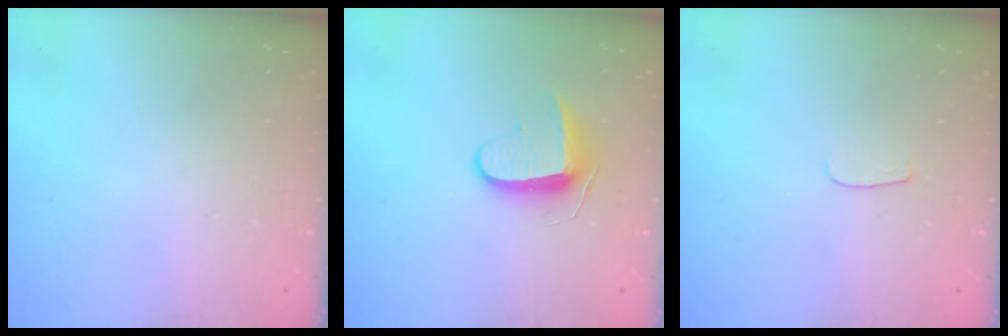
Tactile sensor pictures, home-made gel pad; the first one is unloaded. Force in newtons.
{"total": 8.7, "press": 8.7, "slide": 0.7}
{"total": 3.5, "press": 3.4, "slide": 0.4}